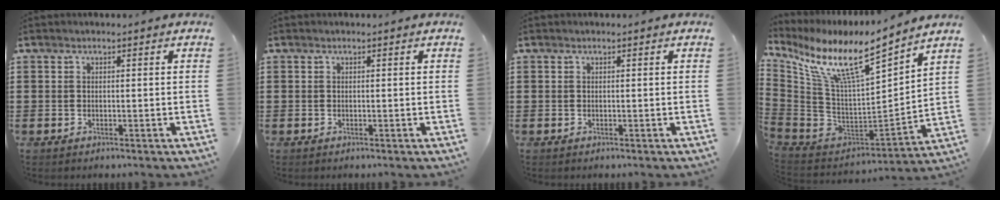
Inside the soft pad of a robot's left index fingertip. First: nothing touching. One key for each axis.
{"total": 0.0}
{"total": 0.0}
{"total": 11.5, "fx": 7.8, "fy": 1.8, "fz": 8.2, "tx": -0.186, "ty": -0.059, "tz": 0.129}